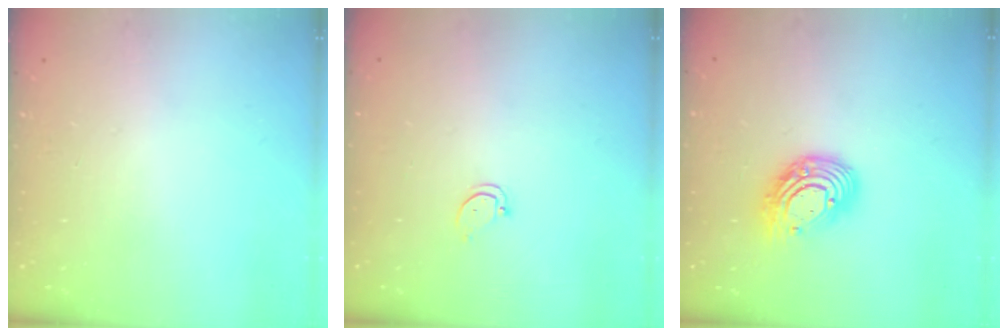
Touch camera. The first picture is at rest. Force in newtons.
{"total": 3.1, "press": 3.1, "slide": 0.2}
{"total": 11.5, "press": 11.4, "slide": 0.9}